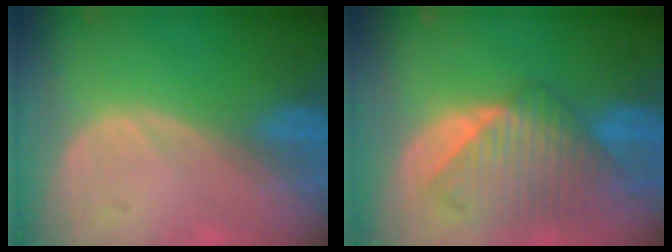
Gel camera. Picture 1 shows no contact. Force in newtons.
{"total": 9.2, "press": 8.2, "slide": 4.0}